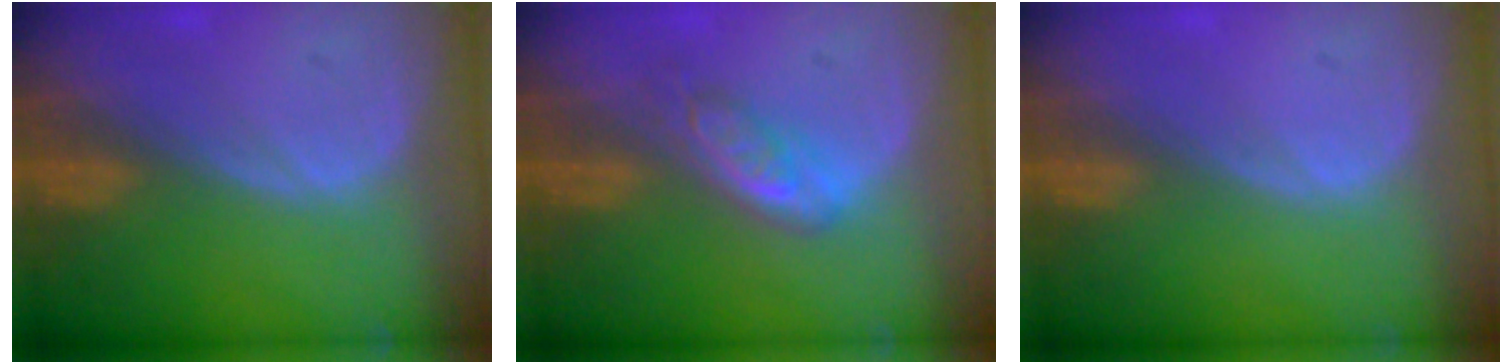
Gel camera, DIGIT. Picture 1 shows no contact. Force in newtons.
{"total": 4.9, "press": 4.6, "slide": 1.7}
{"total": 0.0}